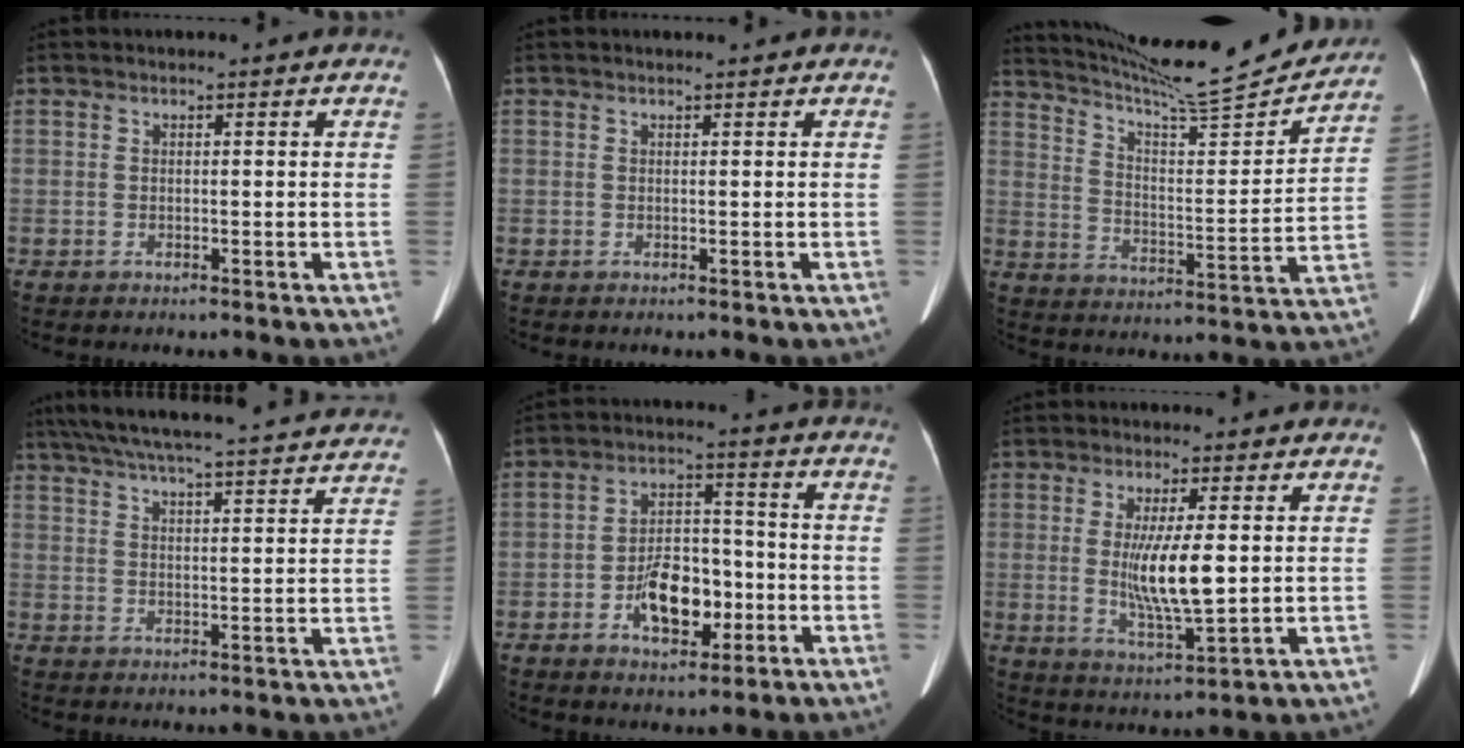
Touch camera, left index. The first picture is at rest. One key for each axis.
{"total": 0.0}
{"total": 19.9, "fx": 18.8, "fy": 0.1, "fz": 6.6, "tx": -0.114, "ty": -0.039, "tz": 0.274}
{"total": 29.9, "fx": 27.3, "fy": 2.6, "fz": 11.9, "tx": -0.207, "ty": -0.010, "tz": 0.345}
{"total": 9.1, "fx": -3.2, "fy": 4.9, "fz": 7.0, "tx": -0.128, "ty": 0.016, "tz": -0.049}
{"total": 8.7, "fx": 0.5, "fy": 1.2, "fz": 8.6, "tx": -0.168, "ty": -0.021, "tz": 0.013}